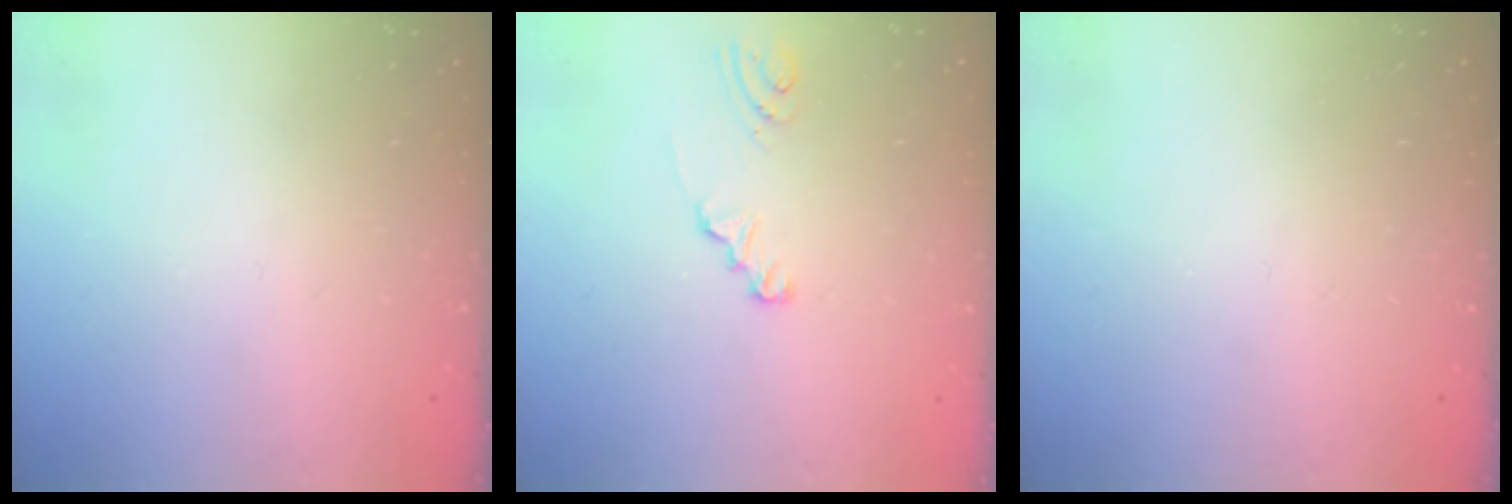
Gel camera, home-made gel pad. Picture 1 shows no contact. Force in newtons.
{"total": 1.9, "press": 1.9, "slide": 0.2}
{"total": 0.0}